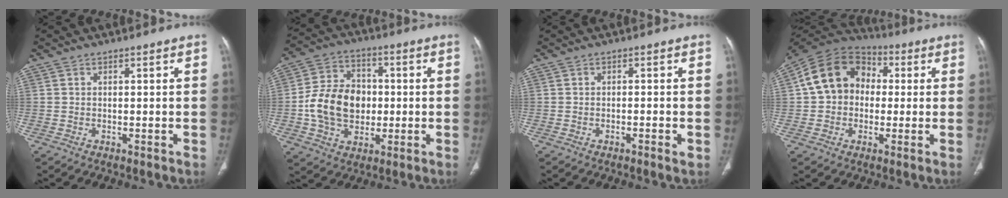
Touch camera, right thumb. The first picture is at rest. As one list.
[{"total": 14.6, "force": [-1.0, 11.1, 9.4], "torque": [-0.146, 0.022, -0.016]}, {"total": 1.6, "force": [-0.7, 0.3, 1.5], "torque": [-0.032, 0.000, -0.011]}, {"total": 14.1, "force": [1.4, 11.6, 8.0], "torque": [-0.117, 0.034, 0.013]}]